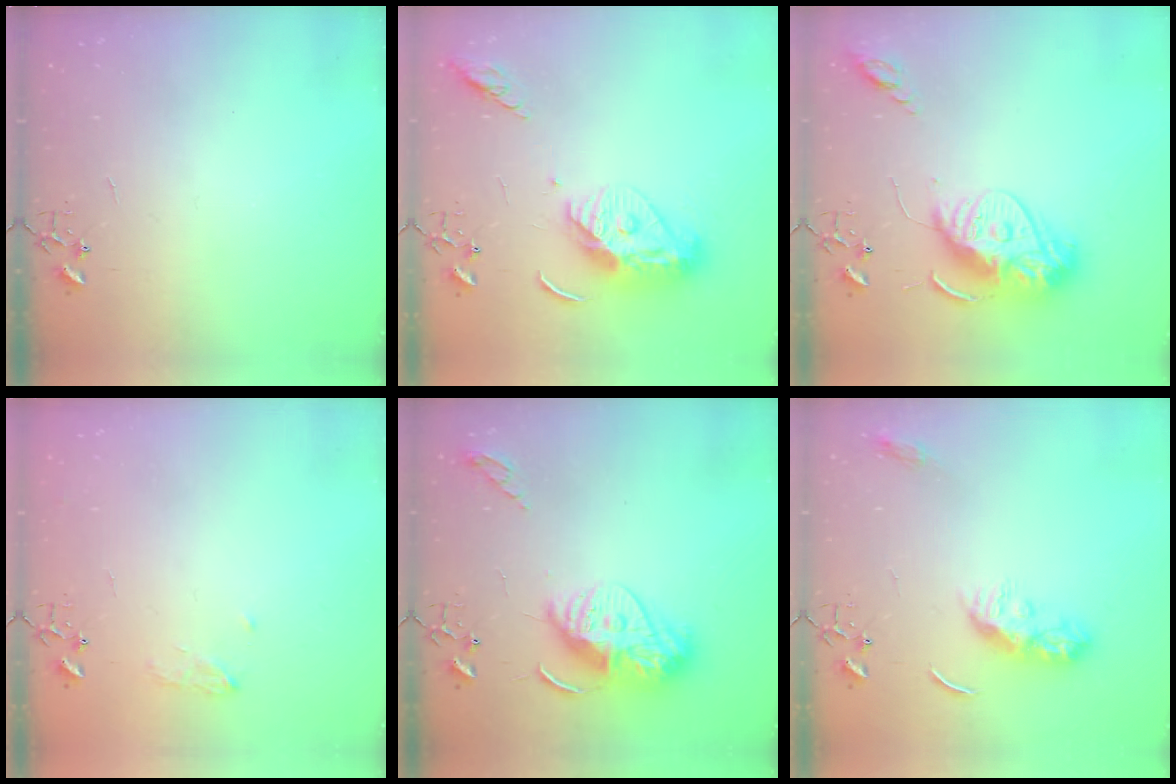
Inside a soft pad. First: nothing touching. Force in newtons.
{"total": 12.7, "press": 12.7, "slide": 0.9}
{"total": 16.1, "press": 16.0, "slide": 1.6}
{"total": 8.4, "press": 8.4, "slide": 0.9}
{"total": 16.0, "press": 16.0, "slide": 0.9}
{"total": 10.4, "press": 10.4, "slide": 0.2}